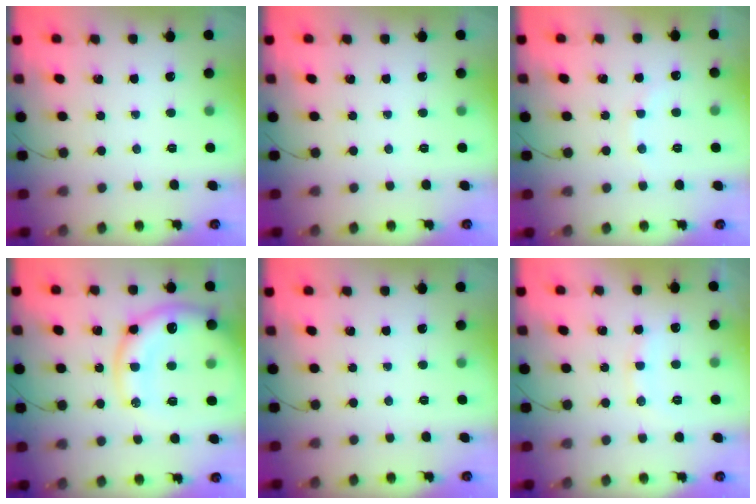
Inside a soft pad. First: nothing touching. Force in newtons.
{"total": 0.0}
{"total": 6.4, "press": 6.3, "slide": 1.2}
{"total": 17.6, "press": 17.2, "slide": 3.9}
{"total": 0.0}
{"total": 8.8, "press": 8.8, "slide": 1.0}